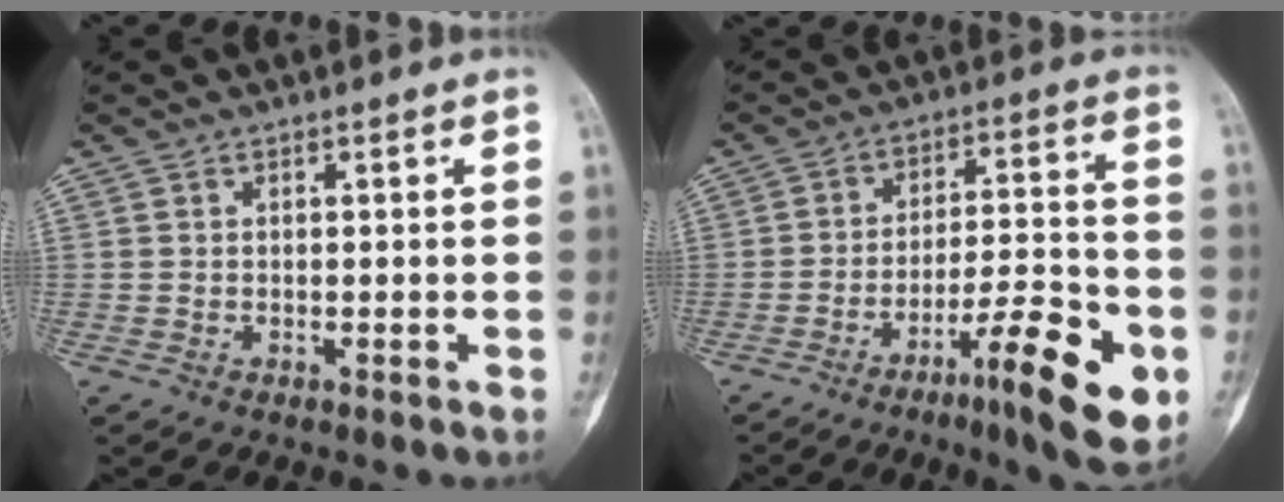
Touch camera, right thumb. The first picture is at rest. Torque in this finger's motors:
{"motor_torque": [0.28, 0.38, -0.03, -0.28, 0.08]}